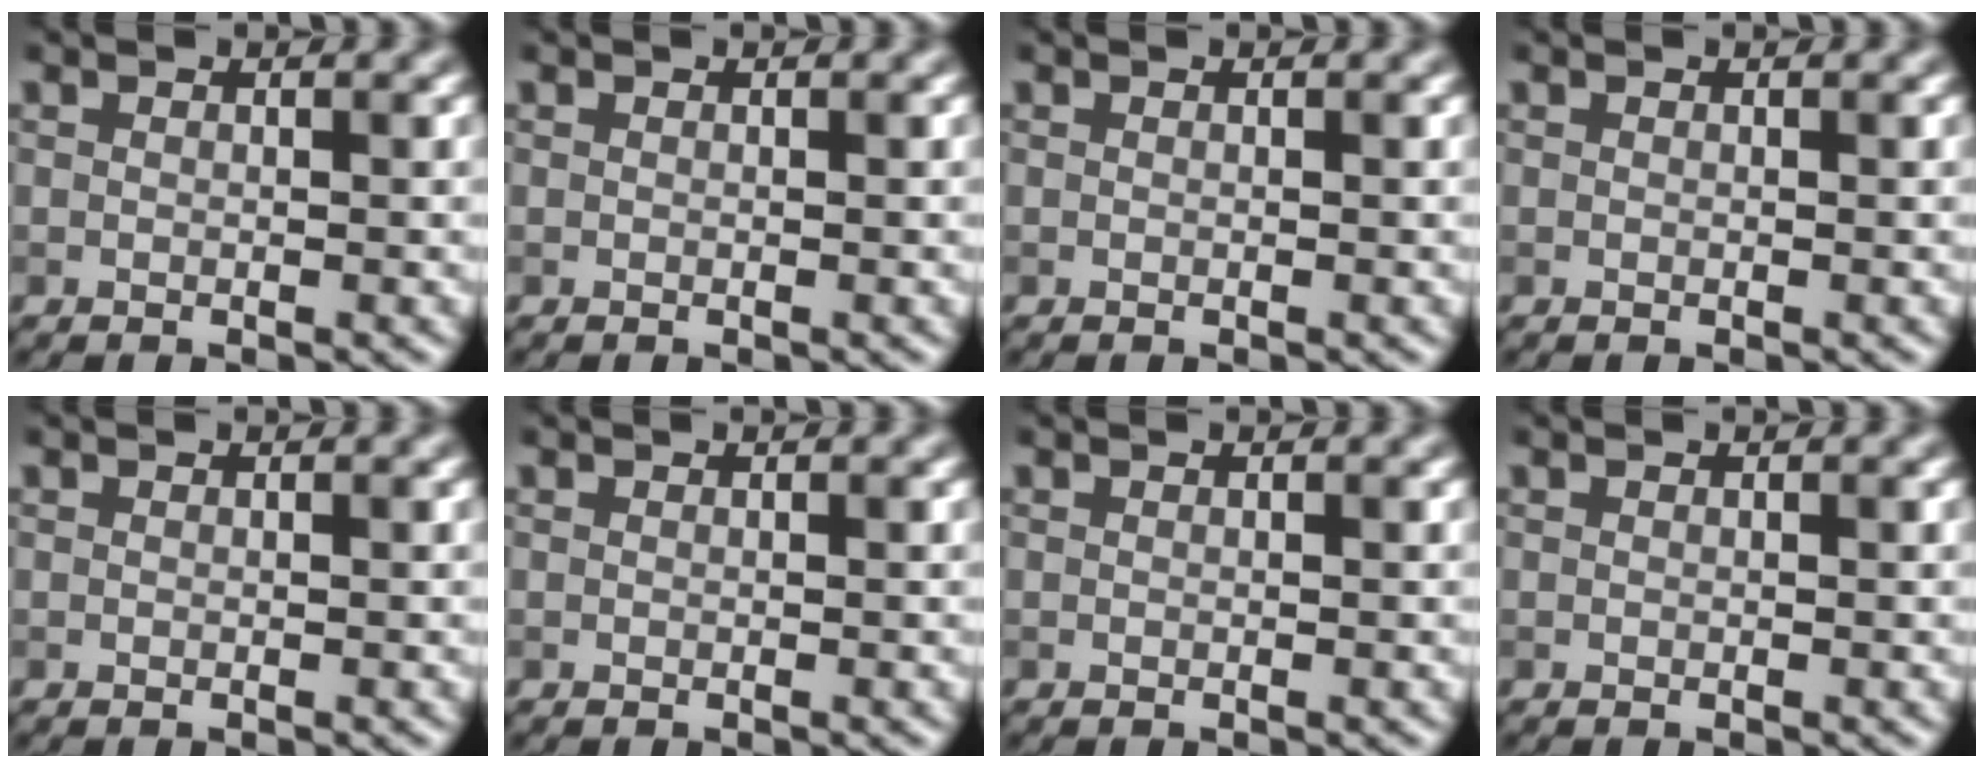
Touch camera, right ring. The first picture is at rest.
{"total": 0.0}
{"total": 0.0}
{"total": 0.0}
{"total": 0.0}
{"total": 0.0}
{"total": 0.0}
{"total": 0.0}